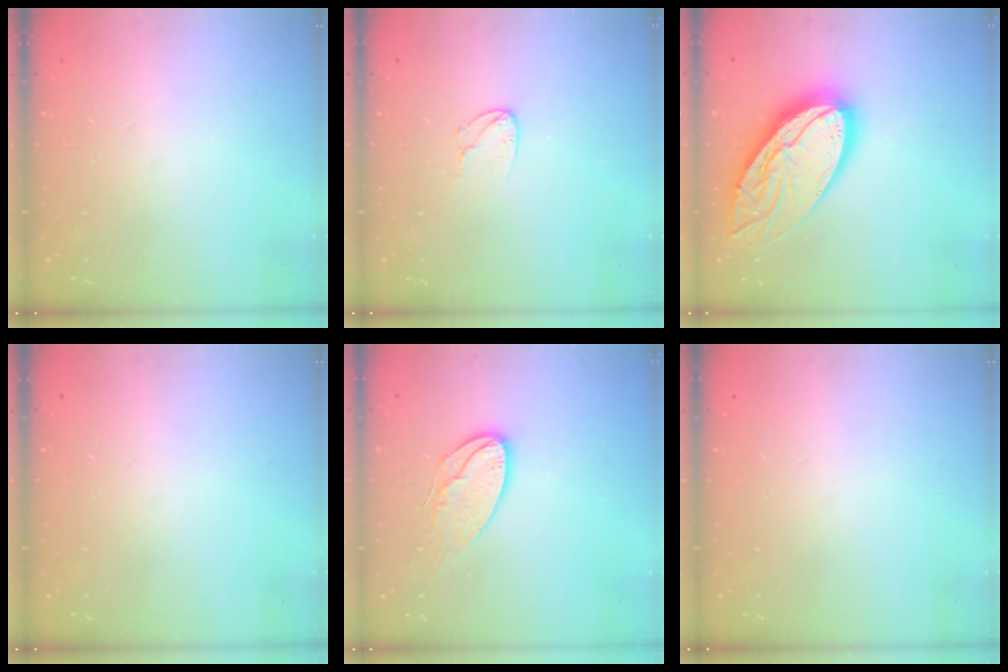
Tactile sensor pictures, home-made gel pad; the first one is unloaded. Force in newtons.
{"total": 5.6, "press": 5.6, "slide": 0.4}
{"total": 22.8, "press": 22.7, "slide": 2.1}
{"total": 0.0}
{"total": 11.6, "press": 11.5, "slide": 0.7}
{"total": 0.0}